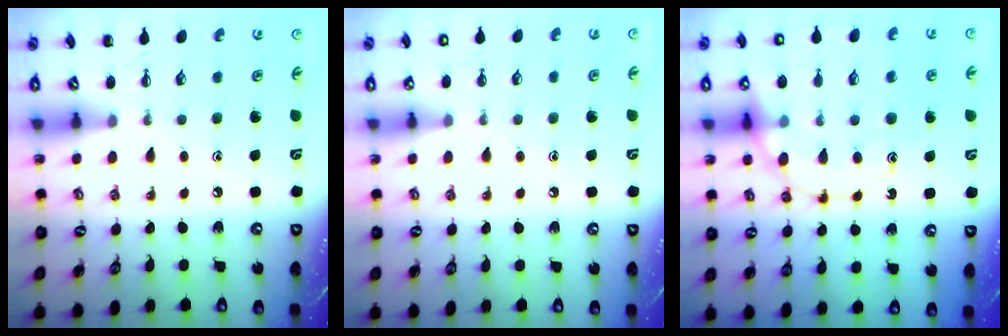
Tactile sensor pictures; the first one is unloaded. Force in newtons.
{"total": 2.6, "press": 2.1, "slide": 1.6}
{"total": 18.3, "press": 18.2, "slide": 2.1}